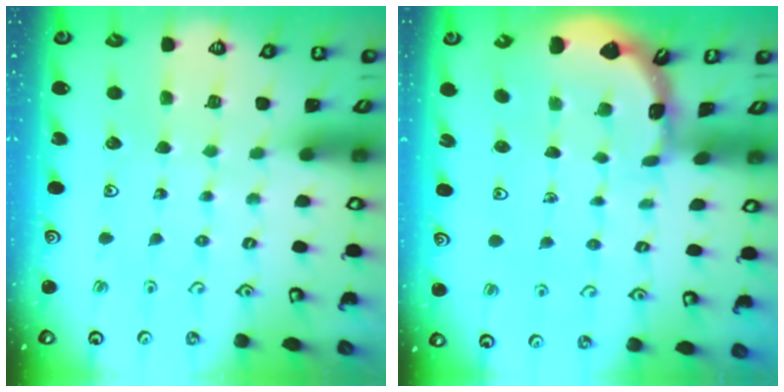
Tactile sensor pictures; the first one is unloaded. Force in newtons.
{"total": 1.8, "press": 1.8, "slide": 0.1}